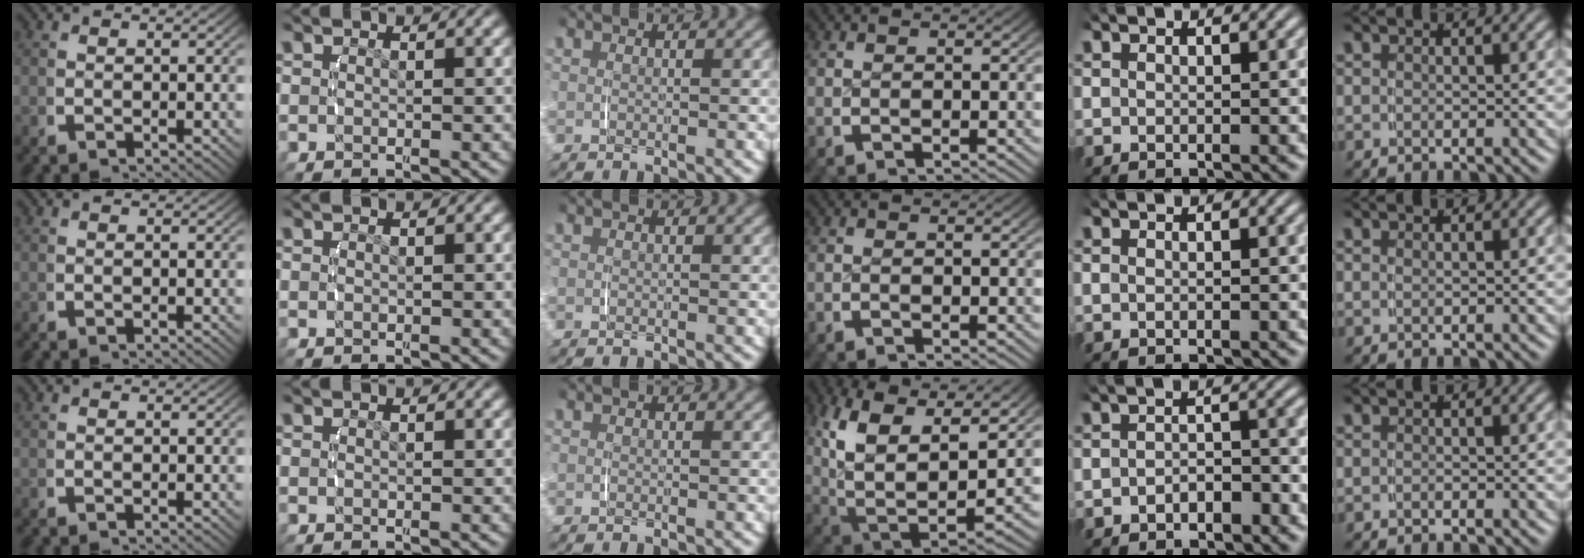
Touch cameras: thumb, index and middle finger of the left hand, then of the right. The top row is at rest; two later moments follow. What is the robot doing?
{"motion": "lift_and_place", "object": "napkin"}